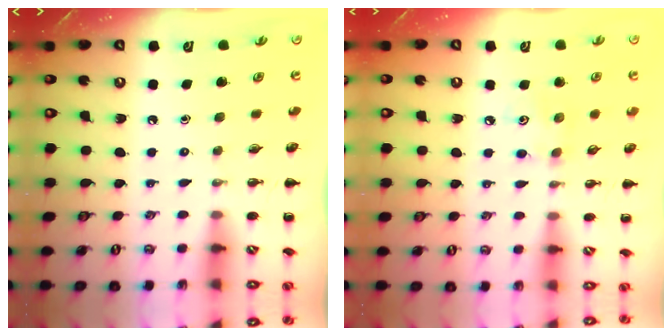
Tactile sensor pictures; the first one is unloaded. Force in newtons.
{"total": 3.7, "press": 3.7, "slide": 0.6}